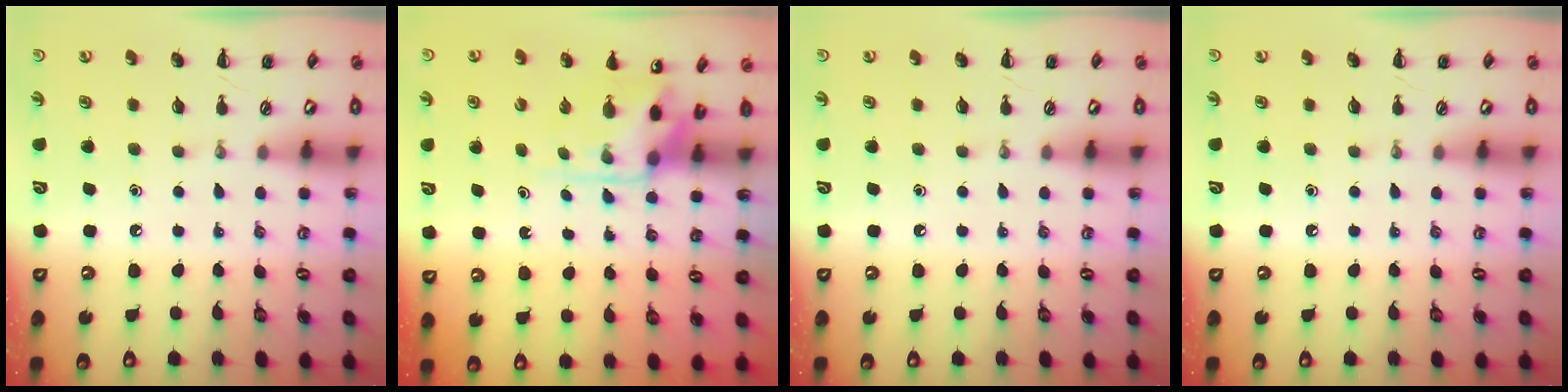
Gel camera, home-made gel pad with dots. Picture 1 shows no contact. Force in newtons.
{"total": 4.3, "press": 4.2, "slide": 1.0}
{"total": 0.0}
{"total": 0.0}